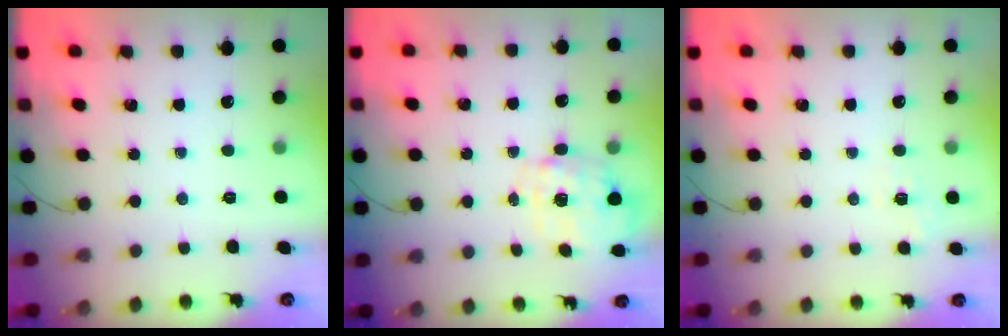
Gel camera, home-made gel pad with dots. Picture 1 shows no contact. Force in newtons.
{"total": 2.9, "press": 2.7, "slide": 0.9}
{"total": 1.4, "press": 0.2, "slide": 1.4}